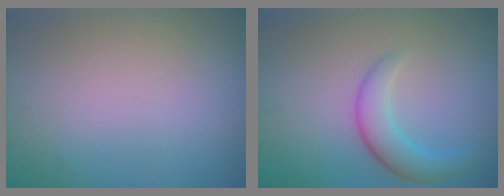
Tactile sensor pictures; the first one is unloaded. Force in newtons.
{"total": 3.0, "press": 3.0, "slide": 0.2}